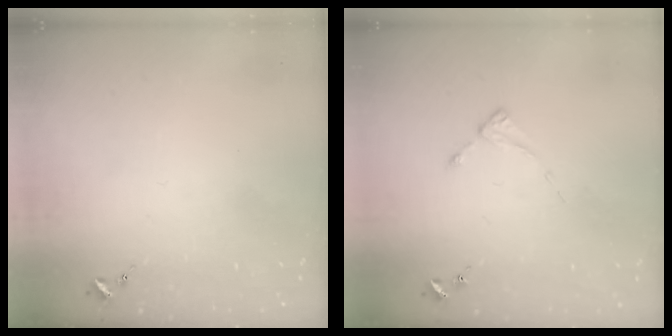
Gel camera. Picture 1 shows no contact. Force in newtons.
{"total": 1.9, "press": 1.8, "slide": 0.3}